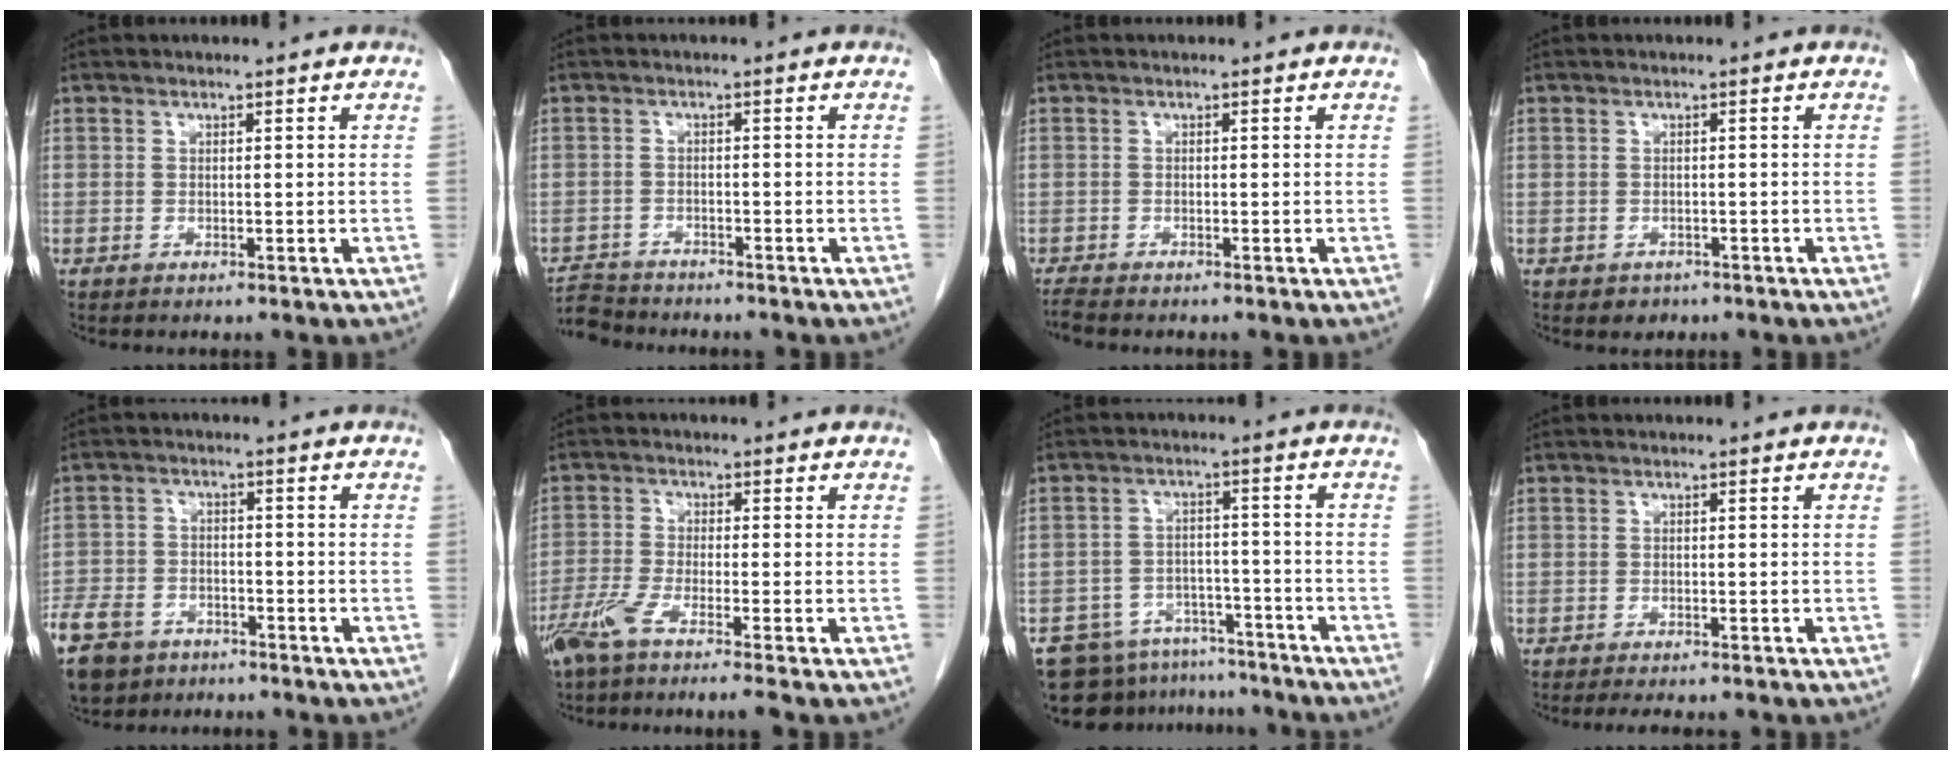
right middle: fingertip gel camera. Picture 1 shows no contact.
{"total": 5.0, "force": [-4.8, 1.1, -0.2], "torque": [0.003, -0.007, -0.087]}
{"total": 1.7, "force": [-1.6, 0.0, 0.5], "torque": [-0.019, -0.008, -0.032]}
{"total": 1.7, "force": [-1.0, 1.3, 0.3], "torque": [-0.006, 0.003, -0.009]}
{"total": 13.0, "force": [-9.0, 7.8, 5.3], "torque": [-0.143, -0.007, -0.148]}
{"total": 6.3, "force": [-4.7, -0.6, 4.2], "torque": [-0.082, -0.013, -0.090]}
{"total": 12.6, "force": [-11.3, 5.4, 1.8], "torque": [-0.032, 0.021, -0.159]}
{"total": 4.2, "force": [-3.7, 0.9, 2.0], "torque": [-0.024, -0.007, -0.047]}